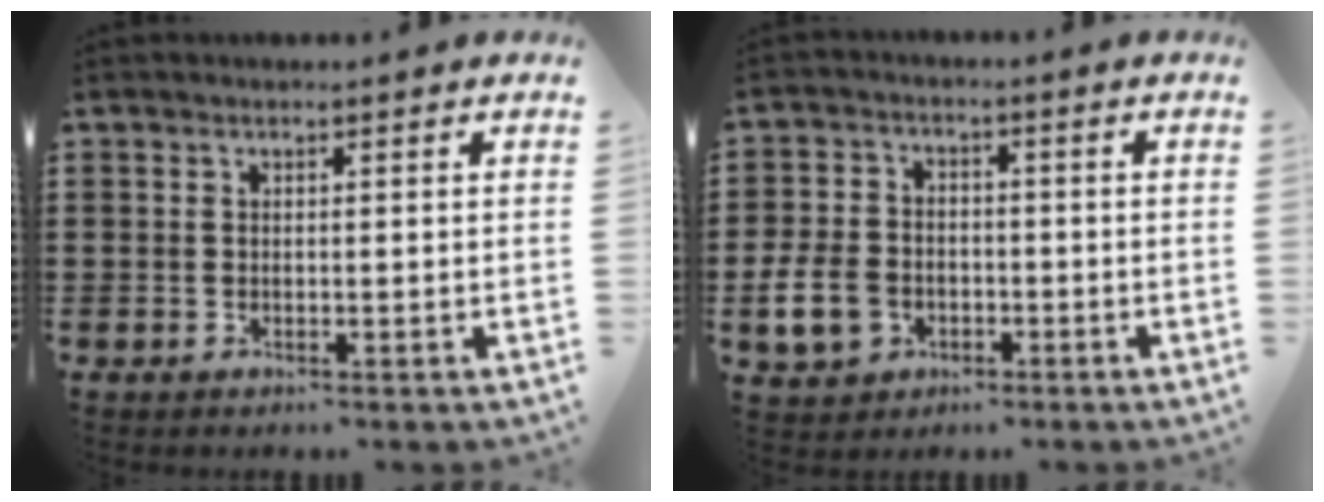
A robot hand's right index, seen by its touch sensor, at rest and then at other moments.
{"total": 6.4, "force": [-2.0, 4.9, 3.6], "torque": [-0.102, 0.005, -0.042]}